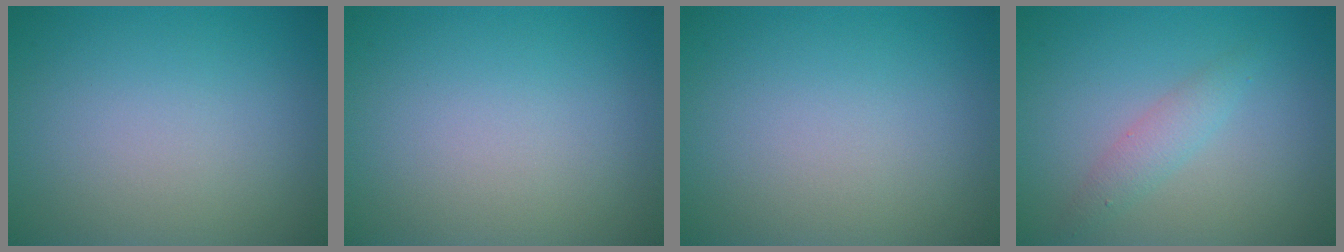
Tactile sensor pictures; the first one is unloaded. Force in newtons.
{"total": 0.0}
{"total": 0.0}
{"total": 1.7, "press": 1.7, "slide": 0.0}